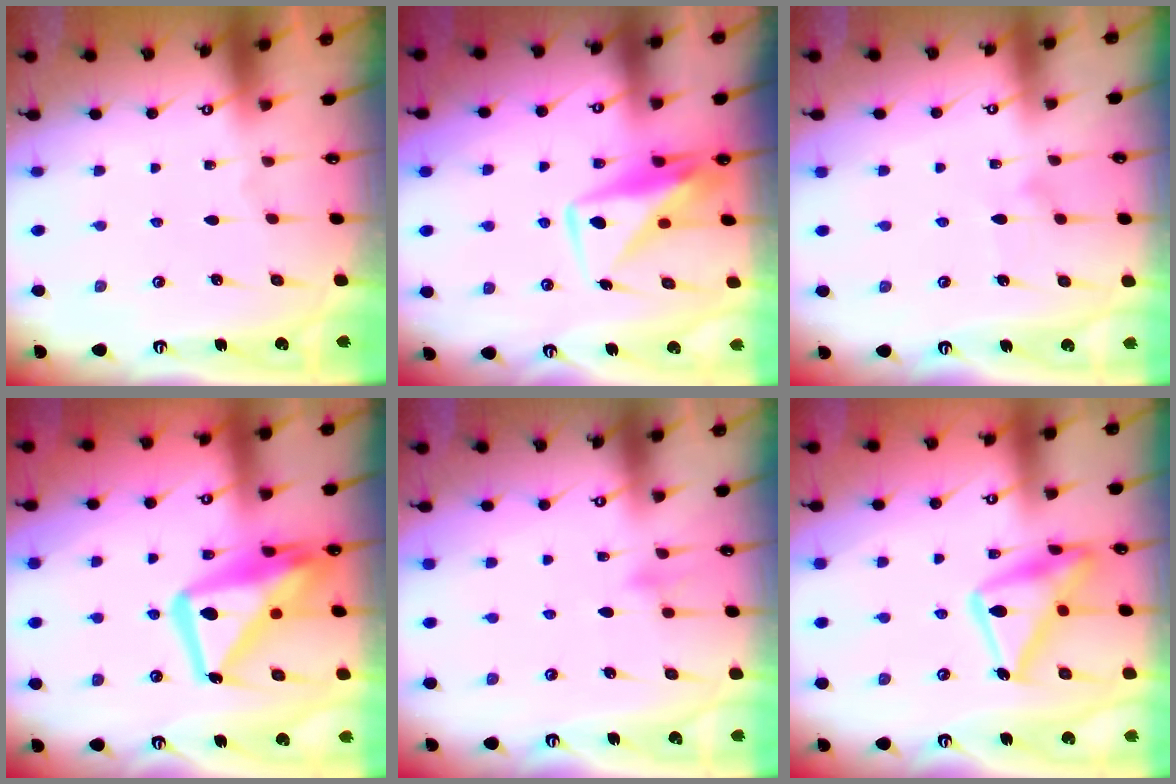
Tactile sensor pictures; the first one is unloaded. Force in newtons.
{"total": 10.1, "press": 10.0, "slide": 0.7}
{"total": 7.4, "press": 7.4, "slide": 0.4}
{"total": 17.5, "press": 17.4, "slide": 1.7}
{"total": 6.9, "press": 6.9, "slide": 0.7}
{"total": 18.6, "press": 18.6, "slide": 1.3}